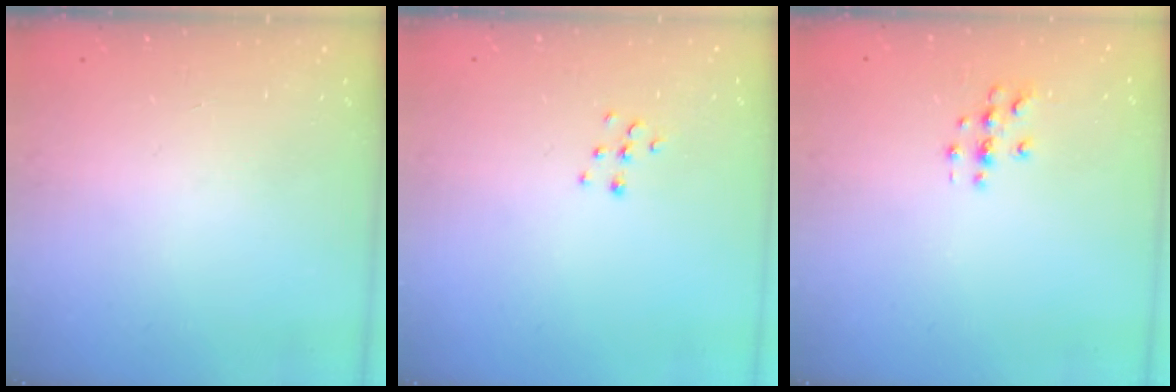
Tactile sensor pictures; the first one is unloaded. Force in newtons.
{"total": 5.8, "press": 5.8, "slide": 0.3}
{"total": 3.6, "press": 3.6, "slide": 0.5}